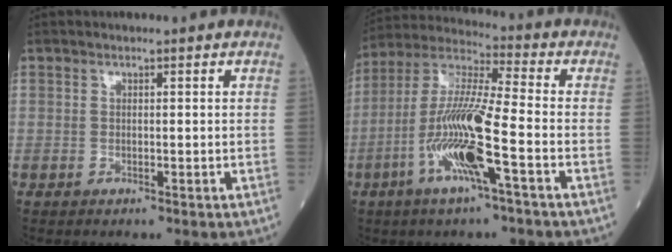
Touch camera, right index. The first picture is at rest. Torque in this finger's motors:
{"motor_torque": [1.95, -0.19, 0.80, 0.21]}